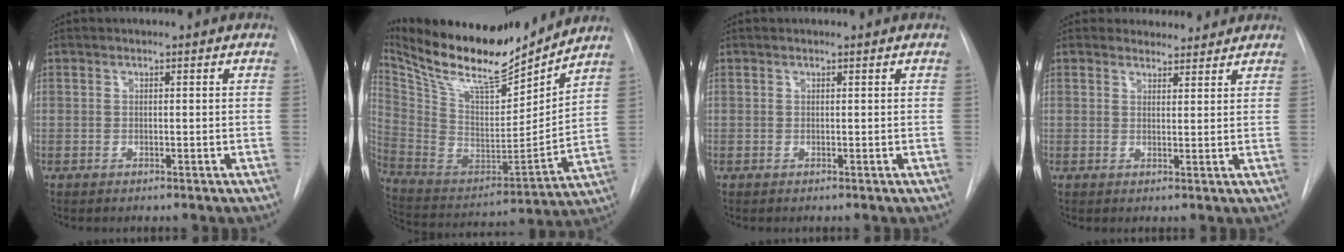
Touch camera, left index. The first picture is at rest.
{"total": 22.1, "force": [19.4, 3.7, 9.9], "torque": [-0.198, -0.016, 0.336]}
{"total": 0.6, "force": [0.6, 0.0, 0.1], "torque": [-0.003, 0.007, 0.010]}
{"total": 4.6, "force": [4.3, 1.7, -0.1], "torque": [0.009, 0.008, 0.051]}